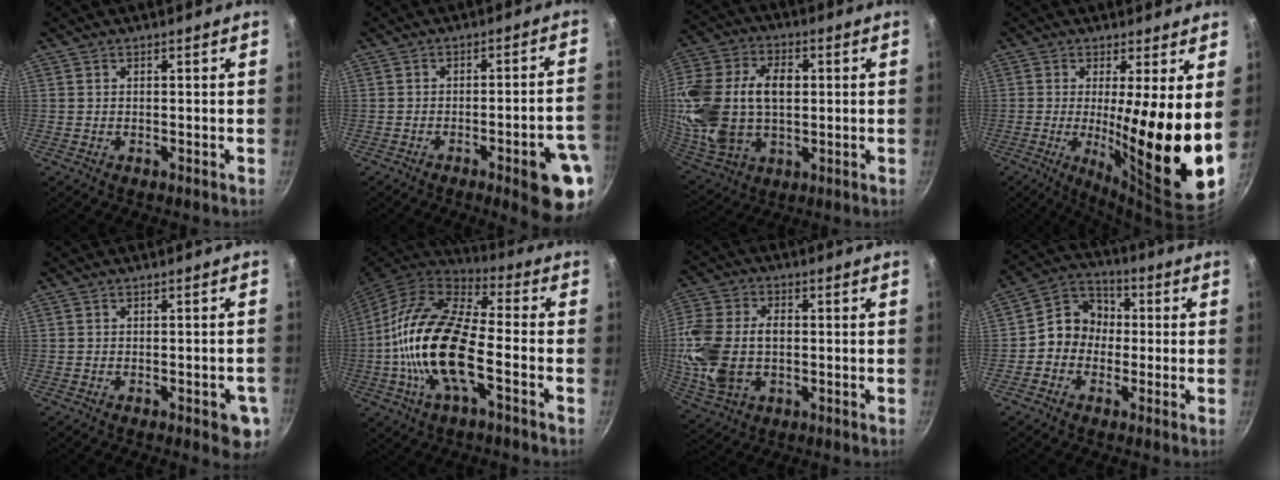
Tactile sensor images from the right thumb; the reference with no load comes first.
{"total": 11.9, "force": [-5.2, 2.5, 10.5], "torque": [-0.104, 0.036, -0.060]}
{"total": 22.9, "force": [1.7, 15.2, 17.0], "torque": [-0.345, 0.021, 0.037]}
{"total": 16.2, "force": [0.3, 2.1, 16.1], "torque": [-0.235, -0.040, 0.008]}
{"total": 5.6, "force": [-2.1, 2.2, 4.7], "torque": [-0.040, 0.006, -0.024]}
{"total": 19.6, "force": [-4.2, 8.1, 17.3], "torque": [-0.327, 0.030, -0.097]}
{"total": 14.7, "force": [-0.7, 10.0, 10.7], "torque": [-0.215, 0.017, -0.013]}
{"total": 8.7, "force": [-0.8, 7.8, 4.0], "torque": [-0.025, 0.031, -0.037]}